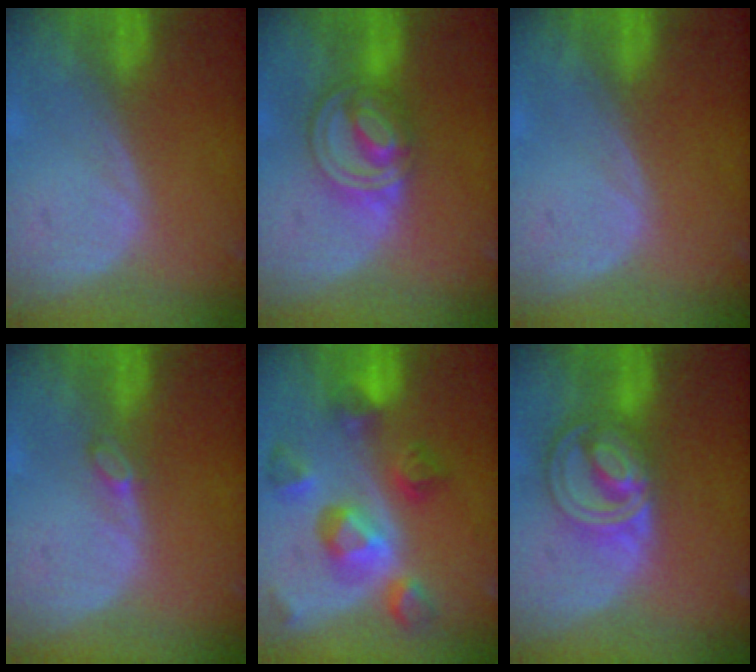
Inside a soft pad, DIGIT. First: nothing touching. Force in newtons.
{"total": 7.9, "press": 6.9, "slide": 3.8}
{"total": 0.0}
{"total": 1.6, "press": 1.6, "slide": 0.2}
{"total": 10.3, "press": 9.1, "slide": 4.7}
{"total": 8.7, "press": 7.4, "slide": 4.6}